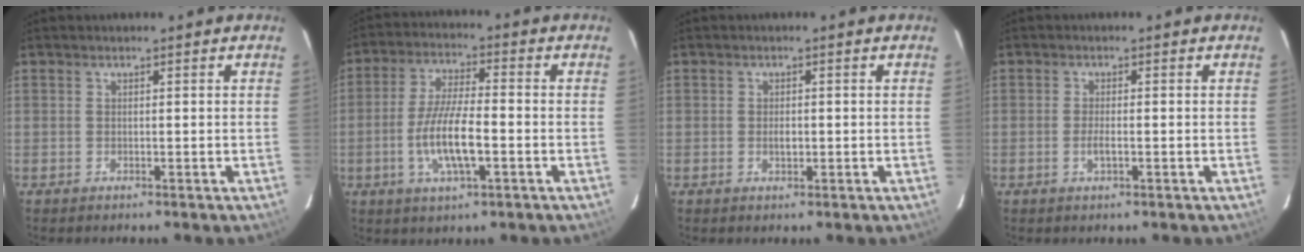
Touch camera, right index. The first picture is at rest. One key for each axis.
{"total": 10.1, "fx": -2.9, "fy": 2.6, "fz": 9.3, "tx": -0.186, "ty": -0.005, "tz": -0.055}
{"total": 1.6, "fx": -0.3, "fy": 0.9, "fz": 1.3, "tx": -0.022, "ty": -0.001, "tz": -0.004}
{"total": 2.1, "fx": -0.7, "fy": 0.5, "fz": 1.9, "tx": -0.039, "ty": -0.003, "tz": -0.013}